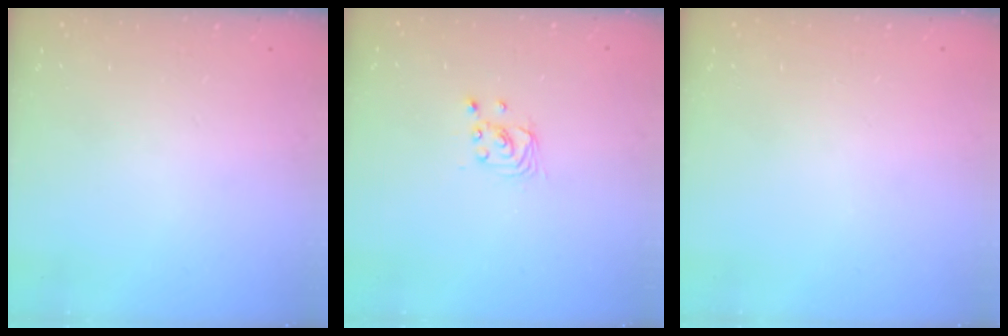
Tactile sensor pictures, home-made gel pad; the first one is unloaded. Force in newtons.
{"total": 2.4, "press": 2.4, "slide": 0.2}
{"total": 0.0}